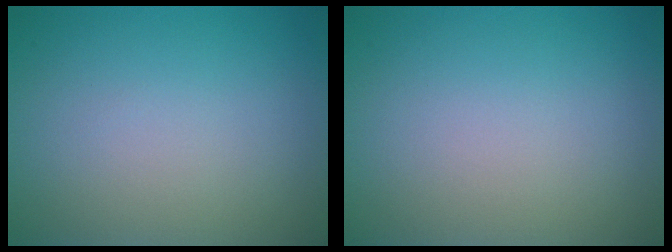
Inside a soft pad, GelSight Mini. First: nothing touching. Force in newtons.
{"total": 0.0}